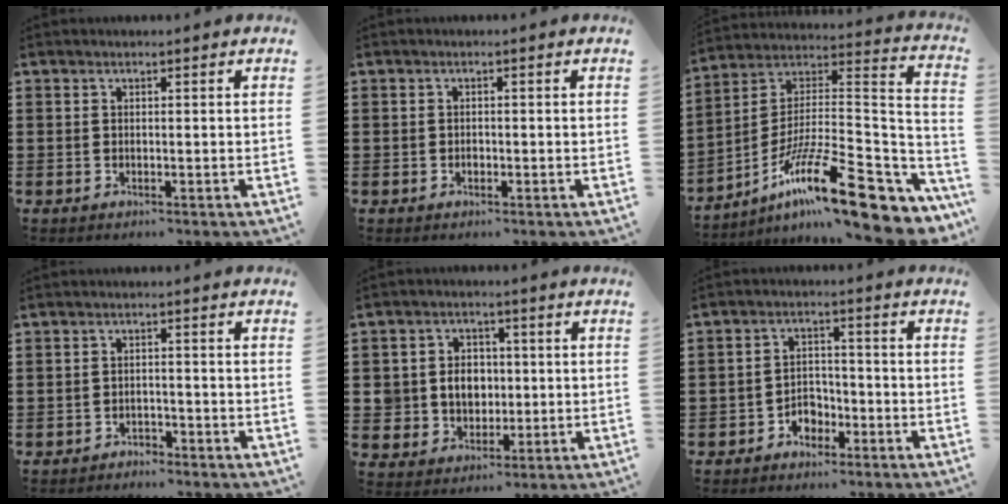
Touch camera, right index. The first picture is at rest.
{"total": 0.9, "force": [-0.3, 0.7, 0.5], "torque": [-0.012, 0.001, -0.006]}
{"total": 18.3, "force": [-10.4, 4.3, 14.4], "torque": [-0.243, 0.017, -0.177]}
{"total": 1.7, "force": [-1.6, 0.4, -0.1], "torque": [-0.006, 0.003, -0.037]}
{"total": 5.8, "force": [0.3, 5.1, 2.6], "torque": [-0.061, 0.016, 0.003]}
{"total": 3.4, "force": [-2.4, 2.2, 0.9], "torque": [-0.025, 0.008, -0.050]}